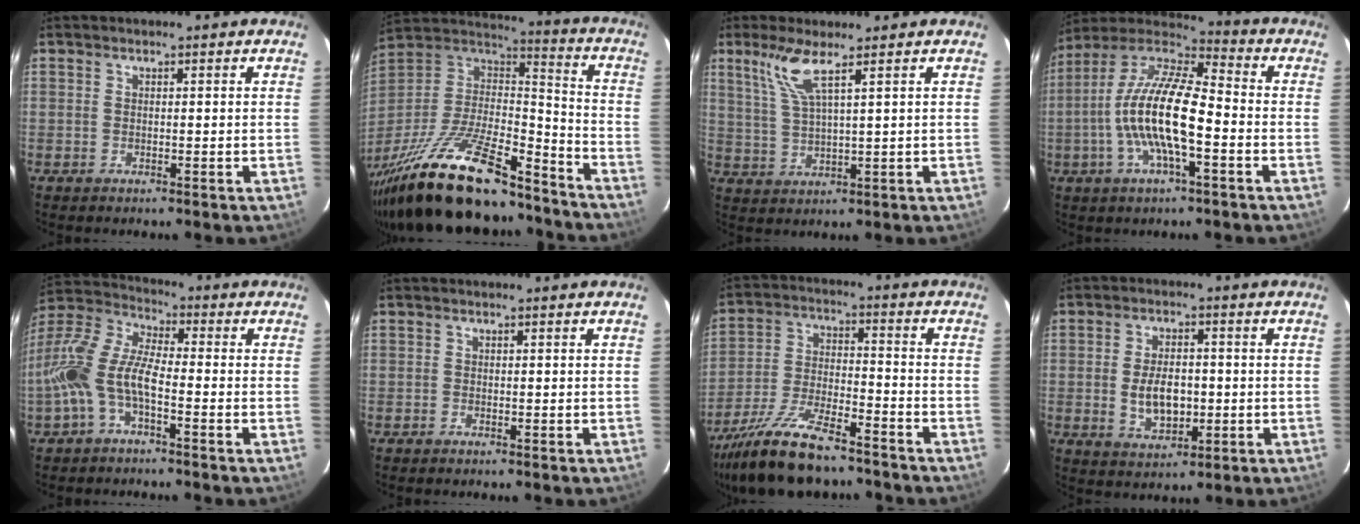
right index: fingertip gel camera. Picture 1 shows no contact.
{"total": 31.9, "force": [-23.7, 9.9, 18.9], "torque": [-0.369, -0.036, -0.380]}
{"total": 6.1, "force": [3.7, 0.1, 4.9], "torque": [-0.108, -0.003, 0.080]}
{"total": 16.4, "force": [-3.7, 4.4, 15.3], "torque": [-0.293, -0.003, -0.077]}
{"total": 12.4, "force": [-3.9, 4.6, 10.8], "torque": [-0.238, 0.007, -0.085]}
{"total": 0.0}
{"total": 17.8, "force": [-14.5, 4.5, 9.3], "torque": [-0.198, -0.031, -0.255]}
{"total": 7.7, "force": [-0.9, 4.5, 6.2], "torque": [-0.119, -0.004, -0.008]}